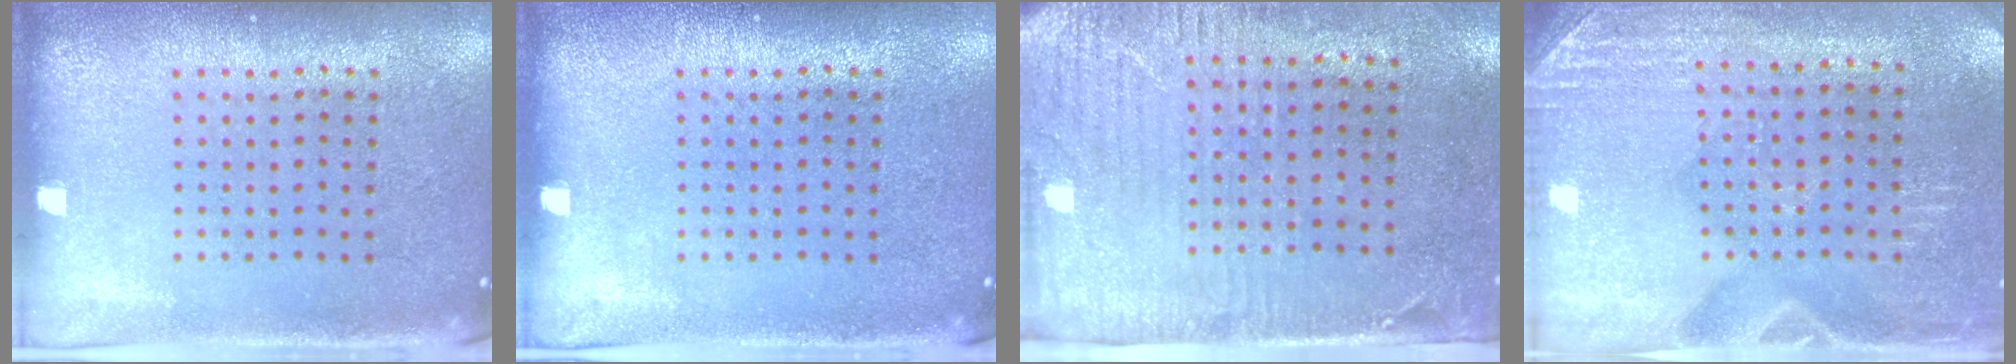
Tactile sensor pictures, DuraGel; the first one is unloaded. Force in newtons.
{"total": 0.0}
{"total": 3.0, "press": 2.4, "slide": 1.7}
{"total": 3.0, "press": 2.8, "slide": 1.0}